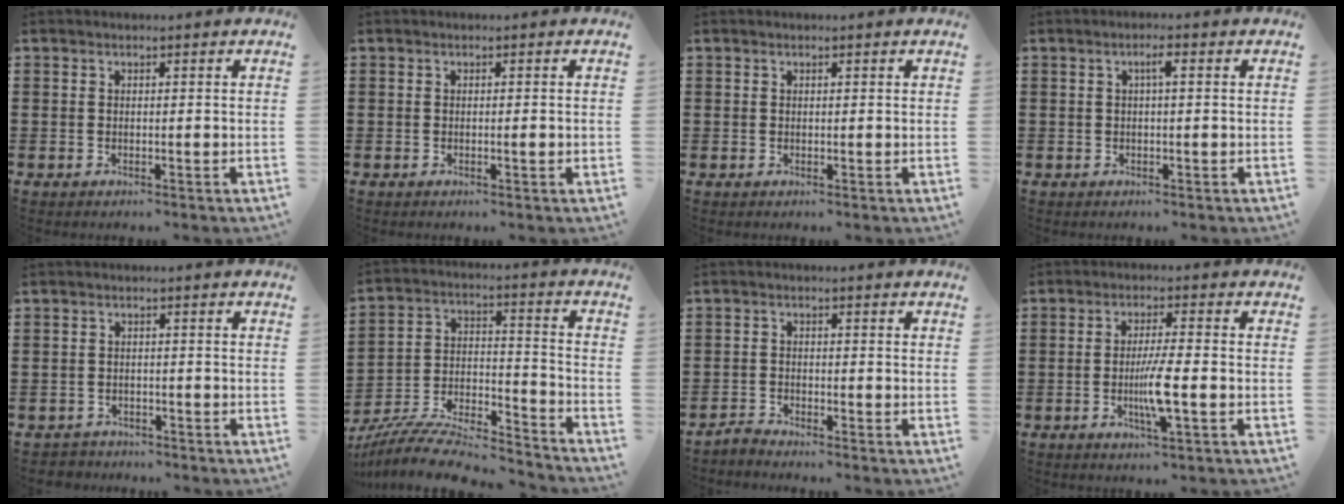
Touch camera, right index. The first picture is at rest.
{"total": 1.2, "force": [-0.1, 0.1, 1.2], "torque": [-0.020, -0.003, -0.002]}
{"total": 0.6, "force": [0.3, 0.5, 0.0], "torque": [-0.002, 0.004, 0.005]}
{"total": 2.1, "force": [0.3, 0.3, 2.1], "torque": [-0.041, 0.004, 0.002]}
{"total": 1.6, "force": [-1.5, 0.5, -0.2], "torque": [-0.002, 0.004, -0.036]}
{"total": 9.3, "force": [-8.5, 1.4, 3.5], "torque": [-0.064, 0.008, -0.168]}
{"total": 1.7, "force": [-1.7, 0.1, 0.2], "torque": [-0.008, 0.003, -0.034]}
{"total": 6.1, "force": [-1.5, 0.5, 5.9], "torque": [-0.113, -0.012, -0.030]}